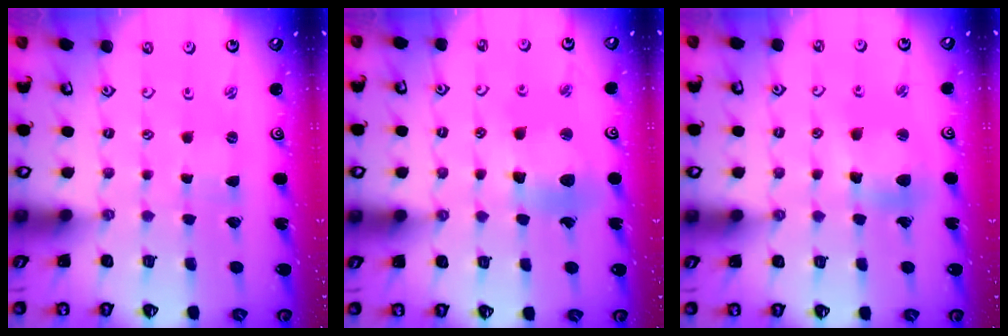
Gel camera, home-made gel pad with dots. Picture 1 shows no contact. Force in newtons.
{"total": 11.5, "press": 11.2, "slide": 2.7}
{"total": 10.1, "press": 10.1, "slide": 1.3}